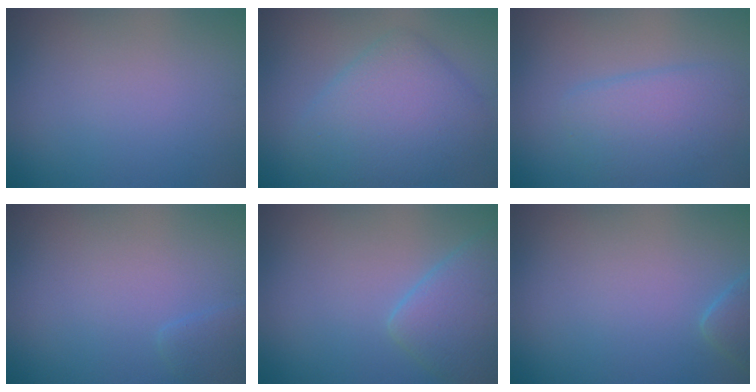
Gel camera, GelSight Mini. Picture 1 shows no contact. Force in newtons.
{"total": 6.3, "press": 6.3, "slide": 0.1}
{"total": 3.9, "press": 3.9, "slide": 0.1}
{"total": 1.0, "press": 1.0, "slide": 0.1}
{"total": 4.6, "press": 4.6, "slide": 0.3}
{"total": 1.9, "press": 1.9, "slide": 0.2}